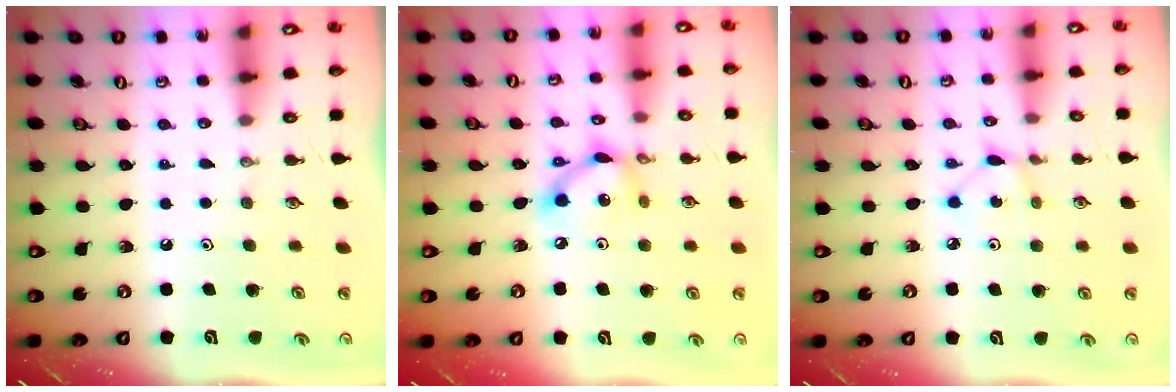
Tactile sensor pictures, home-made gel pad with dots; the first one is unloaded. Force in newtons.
{"total": 9.7, "press": 9.7, "slide": 0.6}
{"total": 2.3, "press": 2.2, "slide": 0.3}